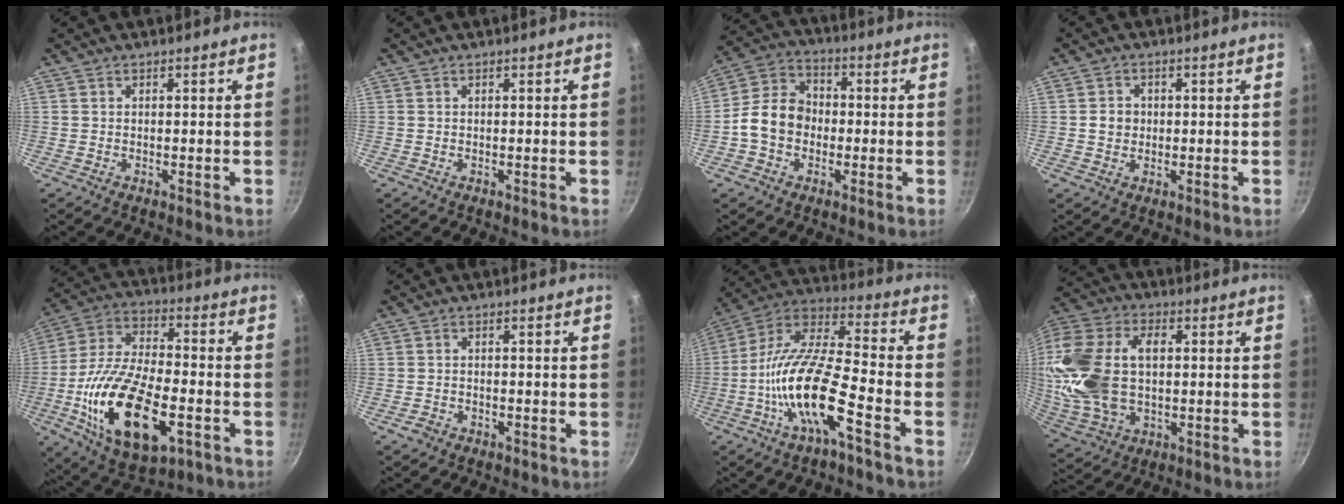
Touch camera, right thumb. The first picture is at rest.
{"total": 0.0}
{"total": 10.1, "force": [-1.6, 8.1, 5.9], "torque": [-0.079, 0.031, -0.048]}
{"total": 3.1, "force": [0.0, 2.8, 1.3], "torque": [-0.007, 0.007, -0.001]}
{"total": 23.4, "force": [-6.6, 11.6, 19.2], "torque": [-0.356, 0.019, -0.115]}
{"total": 1.8, "force": [-1.1, 1.3, 0.7], "torque": [-0.015, 0.014, -0.016]}
{"total": 17.3, "force": [-6.8, 4.9, 15.1], "torque": [-0.286, 0.048, -0.146]}
{"total": 22.7, "force": [1.6, 14.6, 17.3], "torque": [-0.361, 0.015, 0.033]}